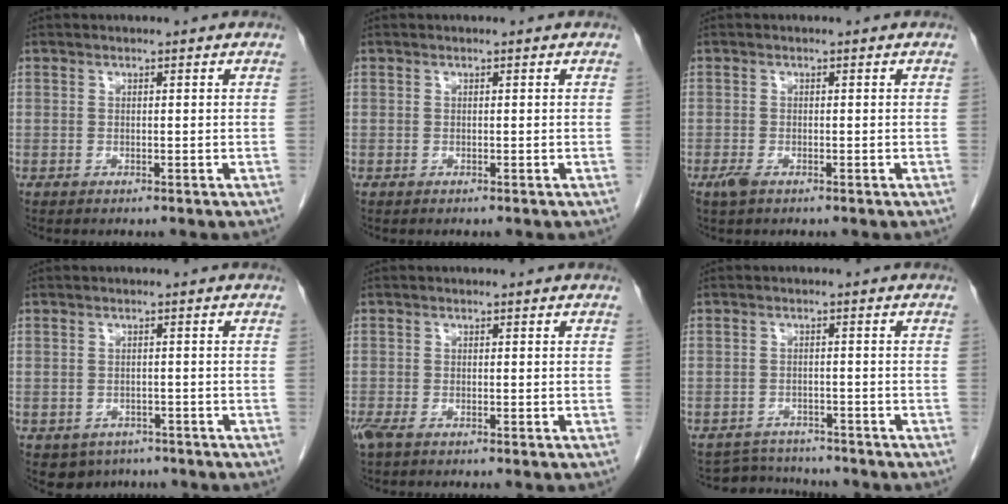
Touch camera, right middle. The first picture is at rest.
{"total": 0.0}
{"total": 1.5, "force": [-0.9, 0.6, 1.1], "torque": [-0.028, -0.003, -0.016]}
{"total": 4.0, "force": [-2.7, 2.9, 0.6], "torque": [-0.006, 0.005, -0.034]}
{"total": 2.6, "force": [-1.8, 0.8, 1.6], "torque": [-0.038, -0.009, -0.033]}
{"total": 4.3, "force": [-4.1, 0.8, -0.8], "torque": [0.013, 0.005, -0.065]}